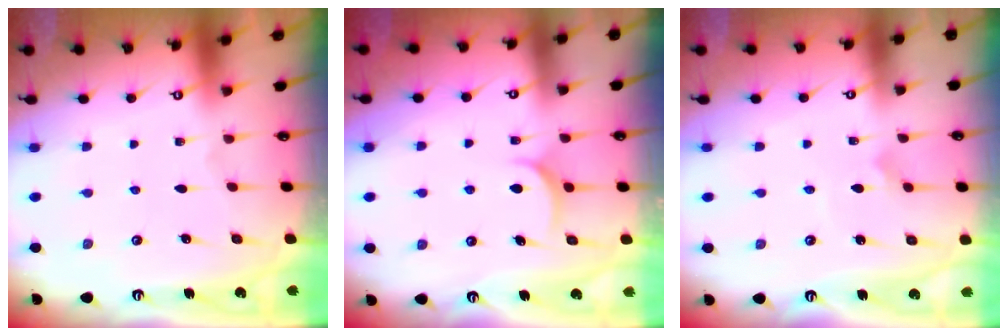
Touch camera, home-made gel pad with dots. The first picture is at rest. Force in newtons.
{"total": 5.5, "press": 5.5, "slide": 0.3}
{"total": 2.4, "press": 2.4, "slide": 0.2}